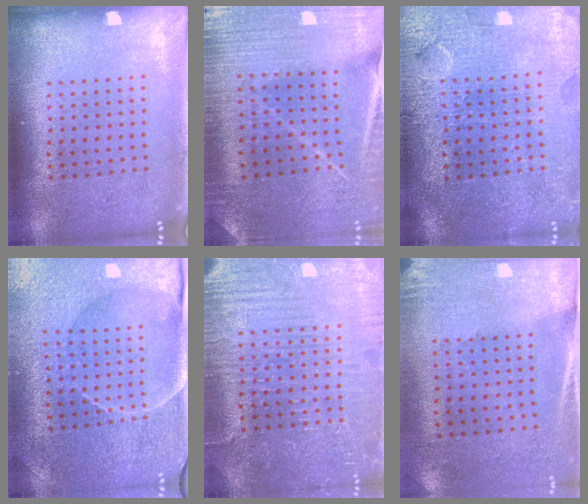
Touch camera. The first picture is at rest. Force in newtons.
{"total": 2.3, "press": 2.3, "slide": 0.1}
{"total": 3.8, "press": 3.4, "slide": 1.6}
{"total": 3.8, "press": 3.7, "slide": 0.7}
{"total": 4.3, "press": 4.2, "slide": 1.2}
{"total": 2.7, "press": 2.3, "slide": 1.4}